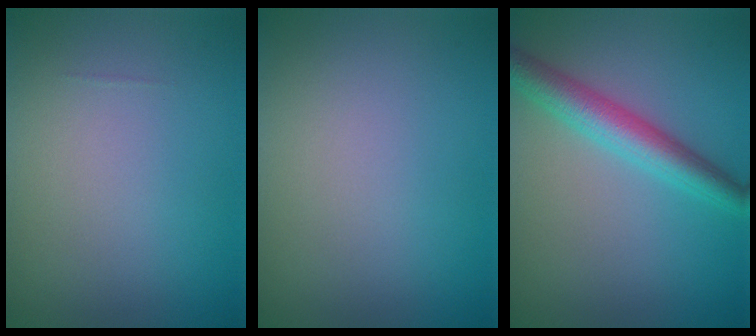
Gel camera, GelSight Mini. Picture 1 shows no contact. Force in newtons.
{"total": 0.0}
{"total": 4.4, "press": 4.4, "slide": 0.1}